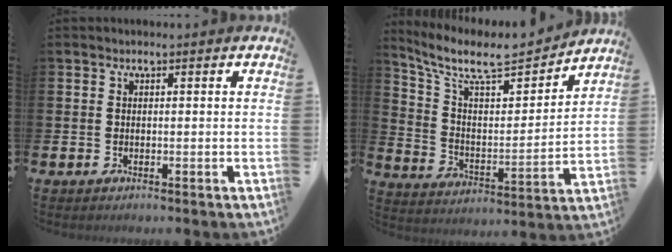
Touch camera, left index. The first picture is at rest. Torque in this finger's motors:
{"motor_torque": [0.91, -1.23, 0.48, 0.09]}